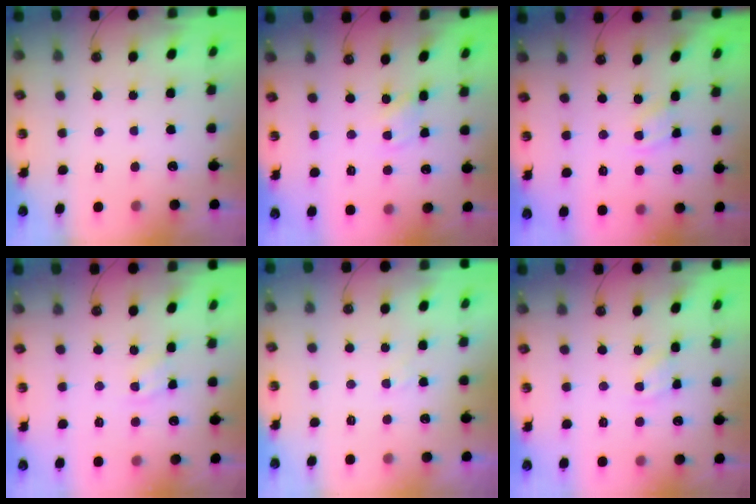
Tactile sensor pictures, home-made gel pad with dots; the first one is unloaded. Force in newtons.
{"total": 1.4, "press": 1.4, "slide": 0.2}
{"total": 2.9, "press": 2.9, "slide": 0.4}
{"total": 4.1, "press": 4.0, "slide": 0.5}
{"total": 1.9, "press": 1.9, "slide": 0.4}
{"total": 2.6, "press": 2.6, "slide": 0.4}